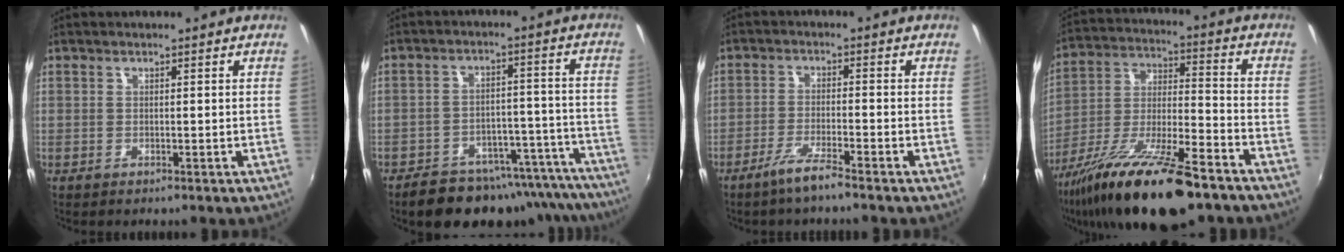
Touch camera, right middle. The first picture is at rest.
{"total": 21.5, "force": [-18.5, 8.1, 7.2], "torque": [-0.111, 0.035, -0.220]}
{"total": 4.8, "force": [-3.8, -0.1, 3.0], "torque": [-0.077, -0.006, -0.073]}
{"total": 22.8, "force": [-15.4, 5.6, 15.8], "torque": [-0.291, -0.038, -0.265]}